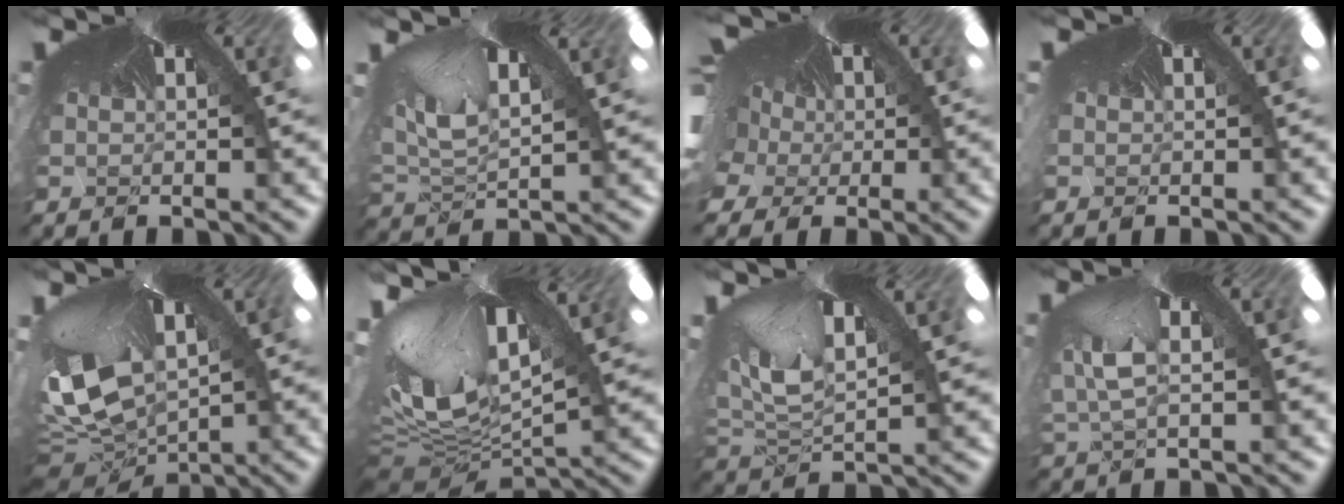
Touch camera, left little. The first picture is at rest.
{"total": 2.4, "force": [-1.8, 1.5, -0.1], "torque": [-0.039, -0.051, 0.009]}
{"total": 3.3, "force": [0.1, 1.8, 2.8], "torque": [-0.068, -0.017, 0.021]}
{"total": 1.2, "force": [-0.1, 0.4, 1.1], "torque": [-0.023, 0.002, 0.000]}
{"total": 5.5, "force": [-4.3, 3.3, 0.8], "torque": [-0.076, -0.107, -0.018]}
{"total": 5.7, "force": [-5.1, 1.7, 1.9], "torque": [-0.081, -0.093, -0.050]}
{"total": 3.3, "force": [-2.4, 2.2, 0.0], "torque": [-0.052, -0.065, 0.000]}
{"total": 3.2, "force": [-3.2, 0.5, -0.4], "torque": [-0.026, -0.054, -0.015]}